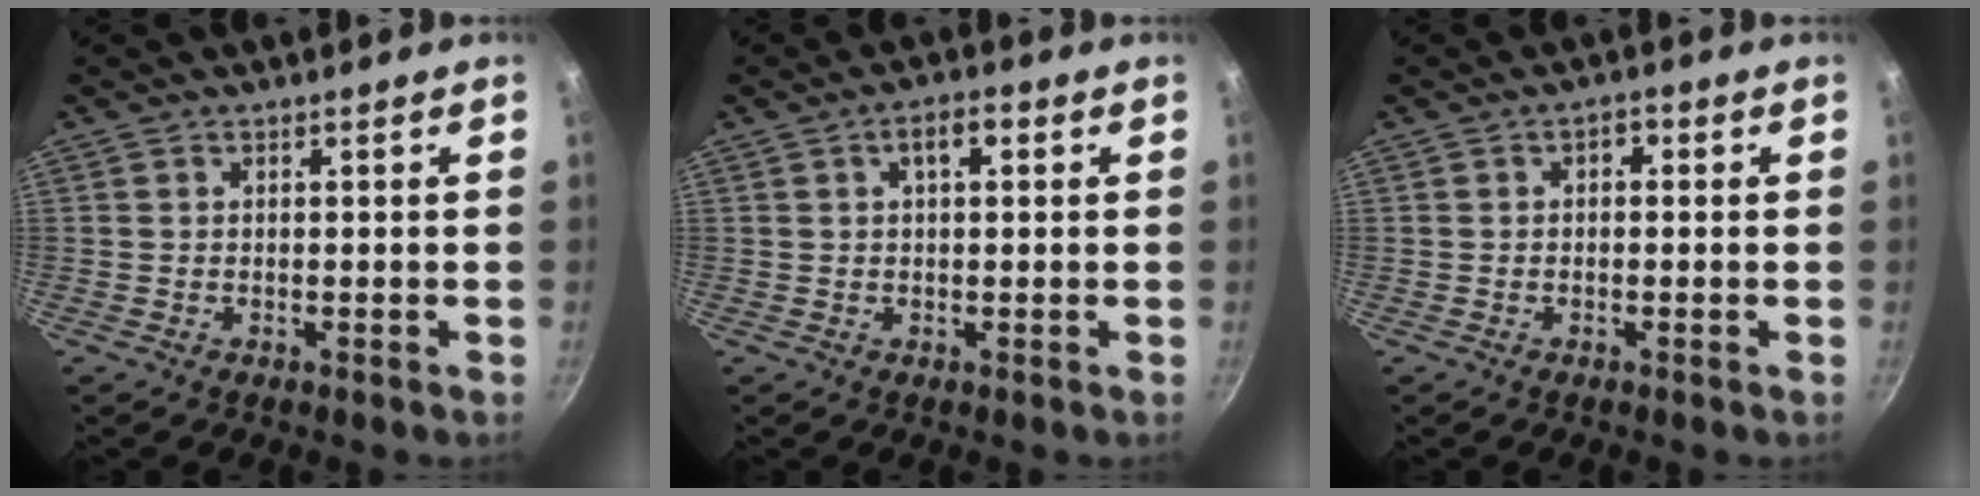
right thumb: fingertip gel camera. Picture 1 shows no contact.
{"total": 3.9, "force": [1.2, 1.9, 3.2], "torque": [-0.040, 0.012, 0.017]}
{"total": 1.9, "force": [0.2, 1.3, 1.3], "torque": [-0.015, 0.006, -0.002]}